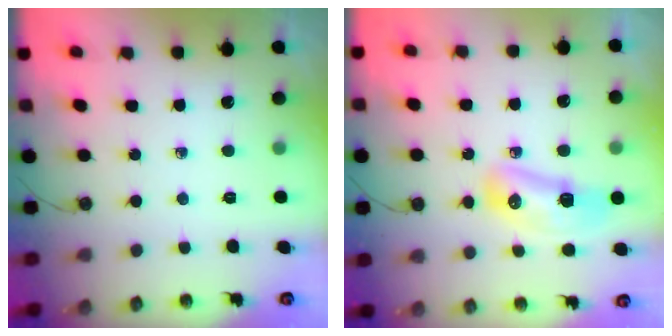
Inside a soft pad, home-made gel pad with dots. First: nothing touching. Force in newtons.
{"total": 11.7, "press": 10.8, "slide": 4.4}